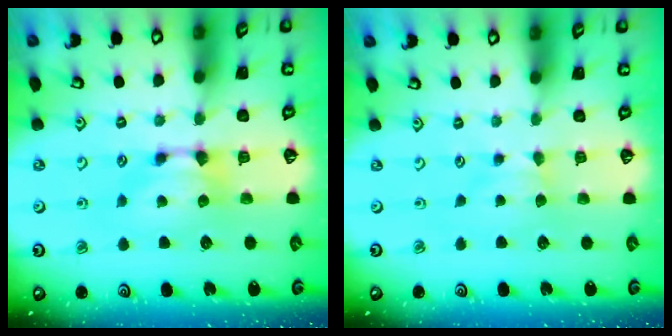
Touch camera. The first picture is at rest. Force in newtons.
{"total": 1.7, "press": 1.6, "slide": 0.5}